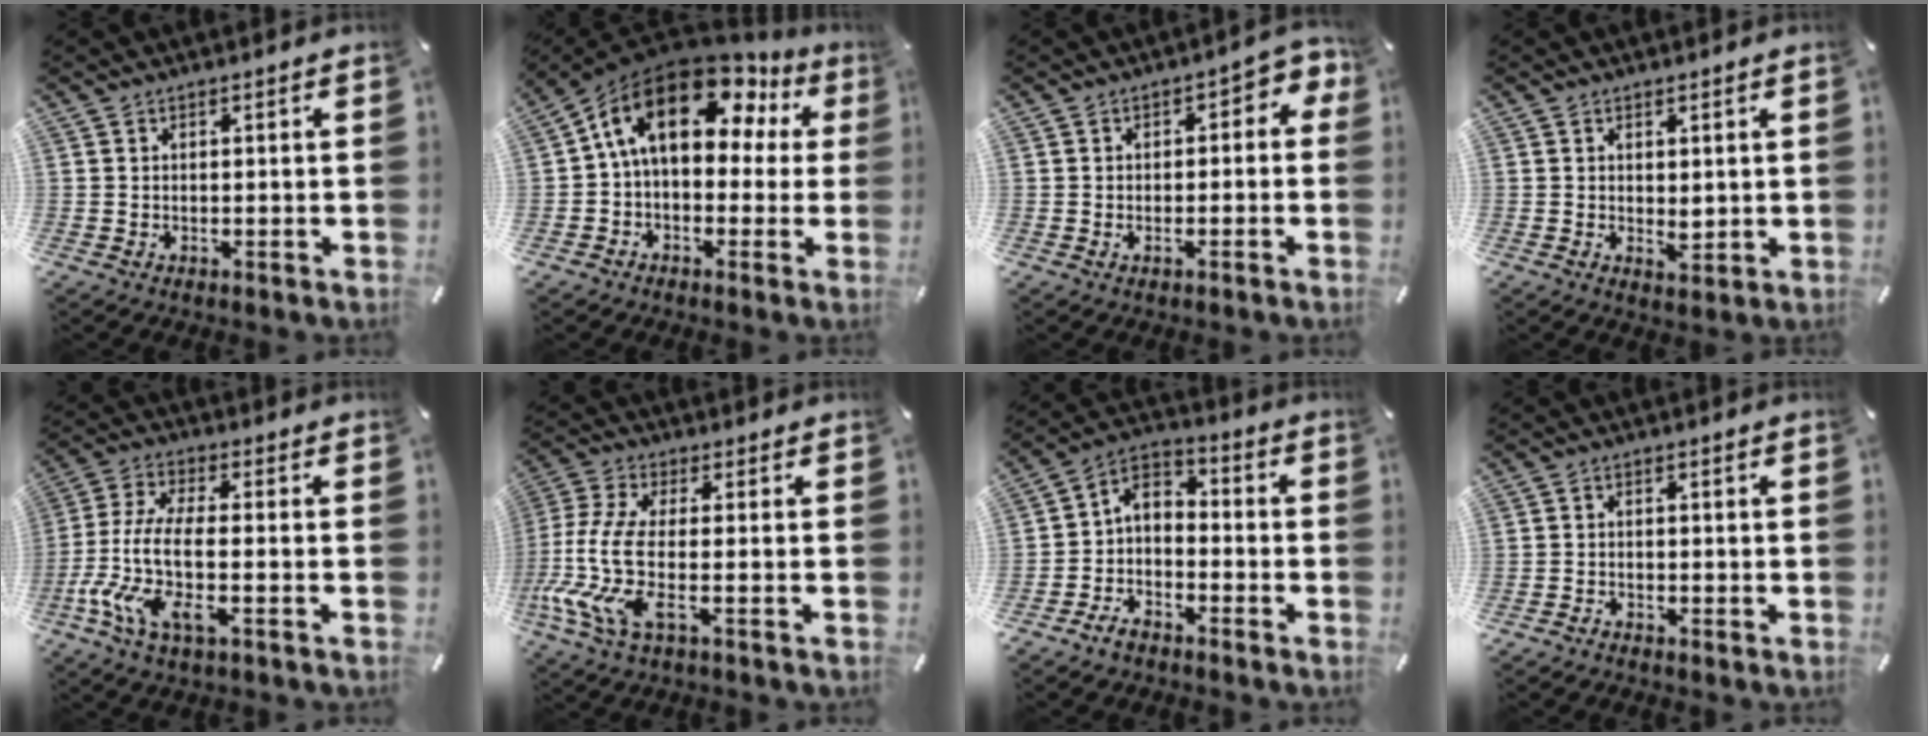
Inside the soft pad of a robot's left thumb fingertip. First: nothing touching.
{"total": 18.4, "force": [6.9, 10.8, 13.2], "torque": [-0.227, -0.026, 0.116]}
{"total": 4.1, "force": [-0.6, 2.3, 3.3], "torque": [-0.039, 0.002, -0.019]}
{"total": 2.3, "force": [0.4, 1.5, 1.7], "torque": [-0.024, -0.004, 0.007]}
{"total": 11.7, "force": [-3.4, 4.0, 10.5], "torque": [-0.240, -0.021, -0.069]}
{"total": 12.1, "force": [-1.6, 4.3, 11.2], "torque": [-0.271, -0.028, -0.036]}
{"total": 5.3, "force": [-2.8, 3.8, 2.4], "torque": [-0.054, 0.009, -0.061]}
{"total": 1.5, "force": [-1.5, 0.3, 0.2], "torque": [-0.005, 0.006, -0.031]}